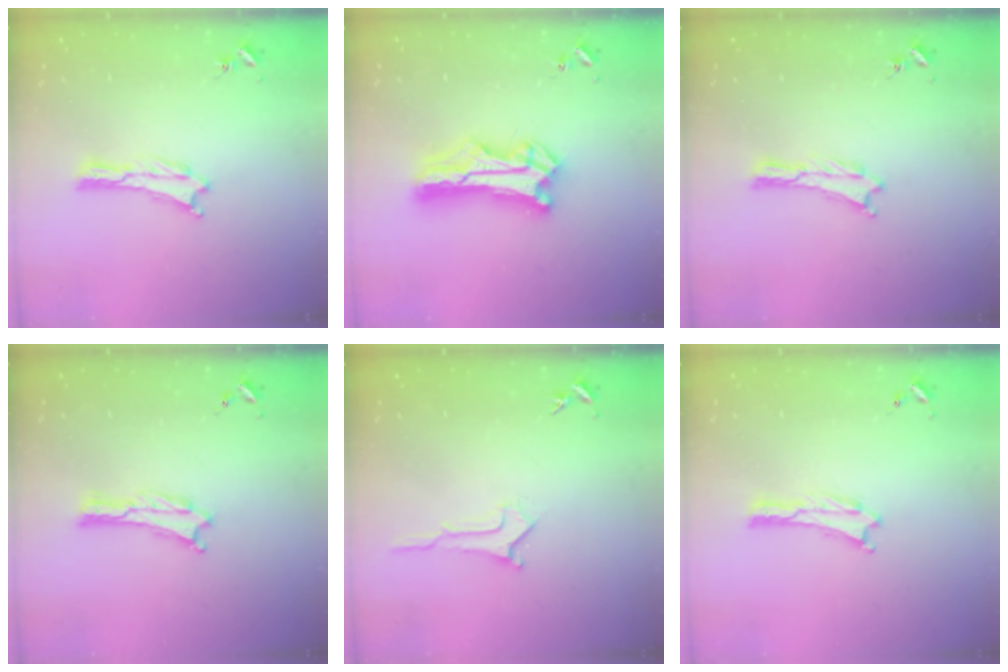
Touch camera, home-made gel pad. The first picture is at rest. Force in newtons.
{"total": 12.0, "press": 11.9, "slide": 0.9}
{"total": 0.0}
{"total": 0.0}
{"total": 1.0, "press": 1.0, "slide": 0.0}
{"total": 0.0}